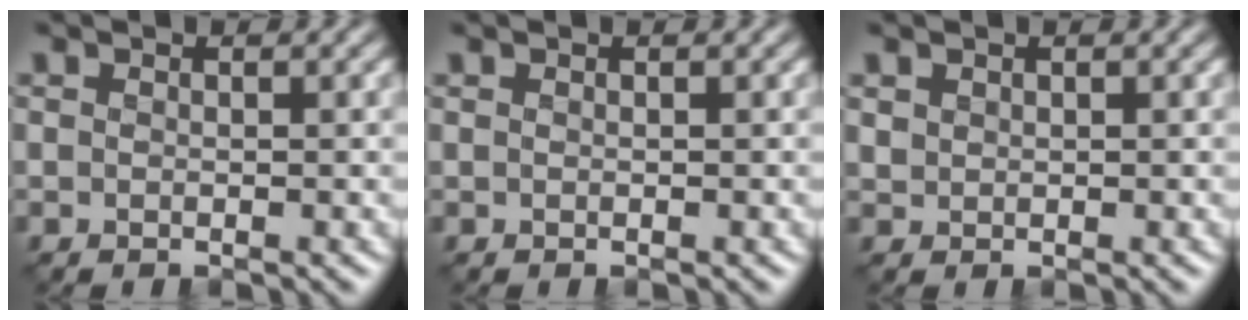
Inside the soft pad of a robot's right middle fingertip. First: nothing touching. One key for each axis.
{"total": 0.0}
{"total": 0.8, "fx": 0.5, "fy": 0.6, "fz": 0.1, "tx": -0.003, "ty": -0.004, "tz": 0.014}